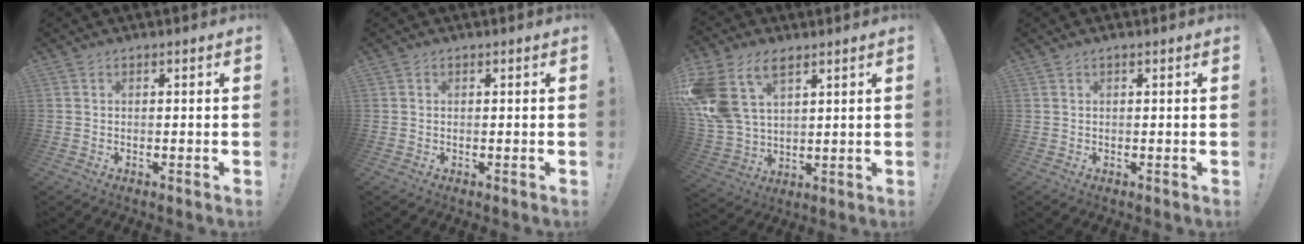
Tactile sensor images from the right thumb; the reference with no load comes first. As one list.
[{"total": 0.0}, {"total": 15.6, "force": [7.8, 9.8, 9.3], "torque": [-0.206, -0.033, 0.151]}, {"total": 0.0}]